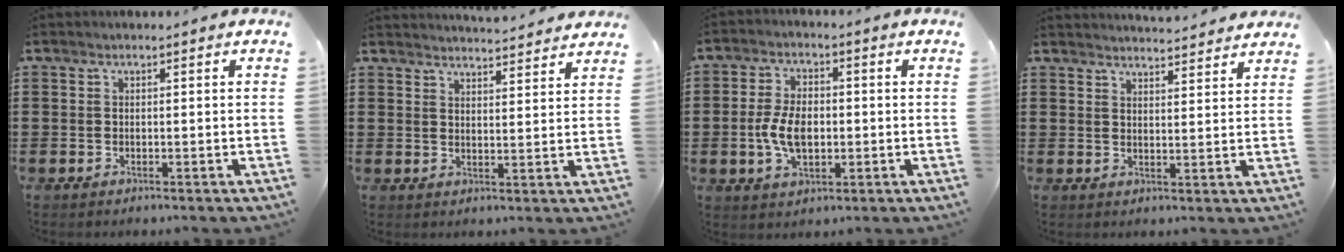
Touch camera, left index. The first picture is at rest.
{"total": 3.5, "force": [3.5, -0.4, 0.0], "torque": [-0.002, -0.023, 0.062]}
{"total": 6.8, "force": [-0.7, 3.8, 5.5], "torque": [-0.120, 0.003, -0.016]}
{"total": 3.4, "force": [3.4, -0.2, 0.0], "torque": [-0.002, -0.020, 0.060]}